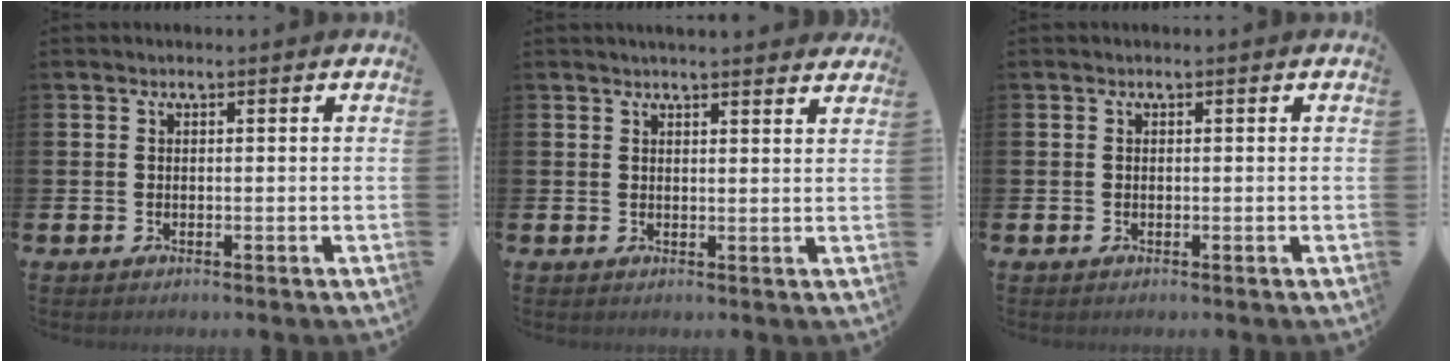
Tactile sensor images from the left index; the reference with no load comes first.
{"total": 2.7, "force": [2.7, -0.1, 0.2], "torque": [0.003, -0.017, 0.047]}
{"total": 0.0}